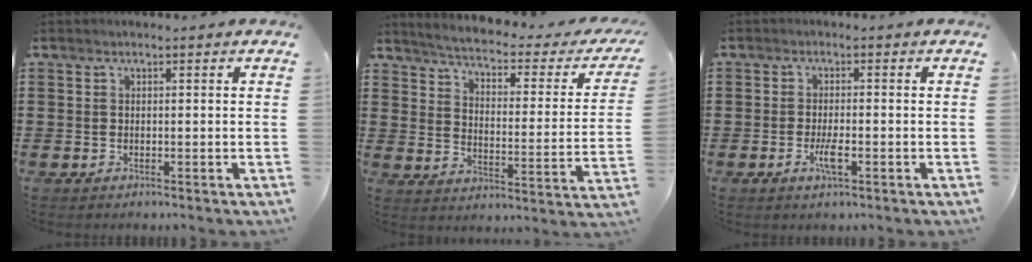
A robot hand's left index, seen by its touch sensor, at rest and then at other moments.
{"total": 2.5, "force": [2.0, -0.1, 1.5], "torque": [-0.045, -0.028, 0.022]}
{"total": 3.3, "force": [-1.1, 0.7, 3.0], "torque": [-0.065, -0.005, -0.022]}